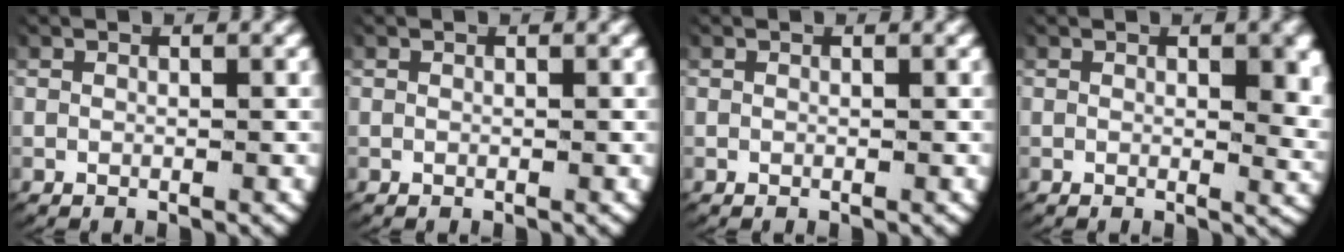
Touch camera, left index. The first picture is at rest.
{"total": 0.0}
{"total": 0.0}
{"total": 1.9, "force": [0.7, 0.5, 1.7], "torque": [-0.023, -0.014, 0.013]}